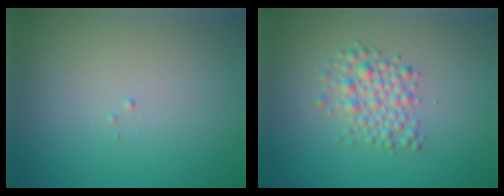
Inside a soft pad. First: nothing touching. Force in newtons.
{"total": 3.1, "press": 3.1, "slide": 0.1}